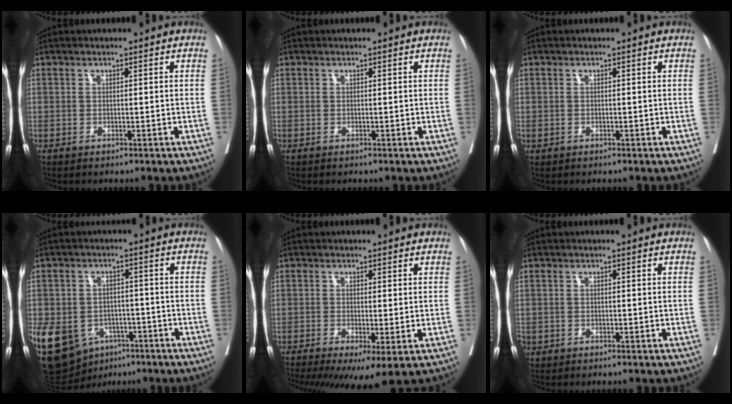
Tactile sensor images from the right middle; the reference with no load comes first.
{"total": 0.0}
{"total": 0.0}
{"total": 20.6, "force": [-9.0, 15.5, 10.1], "torque": [-0.276, -0.008, -0.128]}
{"total": 9.1, "force": [-4.8, 2.3, 7.4], "torque": [-0.119, -0.021, -0.076]}
{"total": 1.3, "force": [-0.7, 0.9, 0.5], "torque": [-0.015, 0.001, -0.013]}